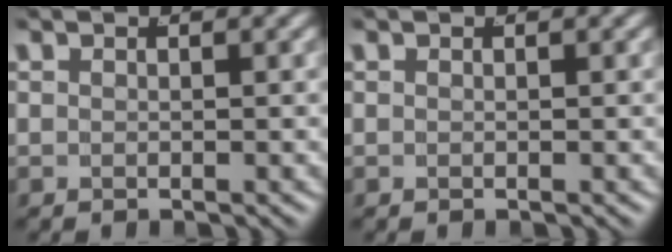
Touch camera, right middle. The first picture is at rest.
{"total": 0.0}